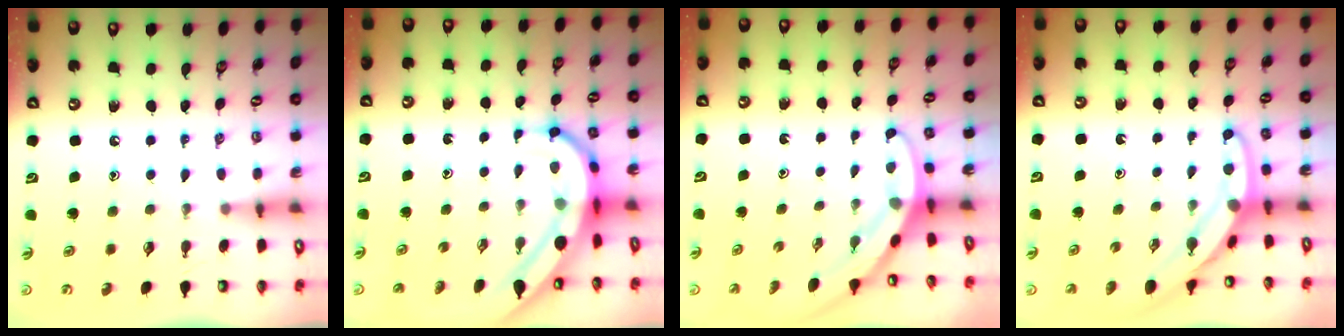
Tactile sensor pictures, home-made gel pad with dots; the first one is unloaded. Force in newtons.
{"total": 6.5, "press": 6.5, "slide": 0.7}
{"total": 3.0, "press": 3.0, "slide": 0.1}
{"total": 5.1, "press": 5.0, "slide": 0.4}